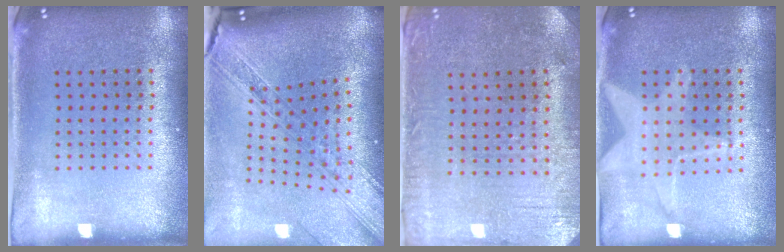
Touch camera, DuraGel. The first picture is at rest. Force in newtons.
{"total": 2.7, "press": 2.1, "slide": 1.6}
{"total": 0.6, "press": 0.4, "slide": 0.5}
{"total": 1.6, "press": 1.5, "slide": 0.6}